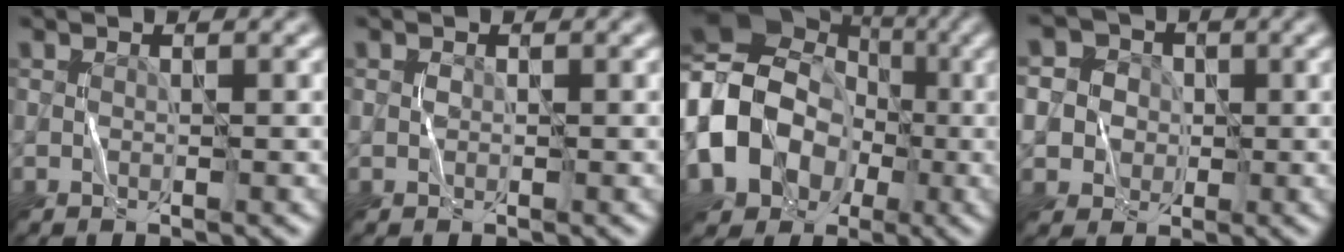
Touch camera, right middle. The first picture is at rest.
{"total": 0.0}
{"total": 13.7, "force": [-2.4, 11.4, 7.1], "torque": [-0.165, -0.002, -0.067]}
{"total": 7.9, "force": [0.9, 7.5, 2.6], "torque": [-0.073, 0.038, 0.001]}